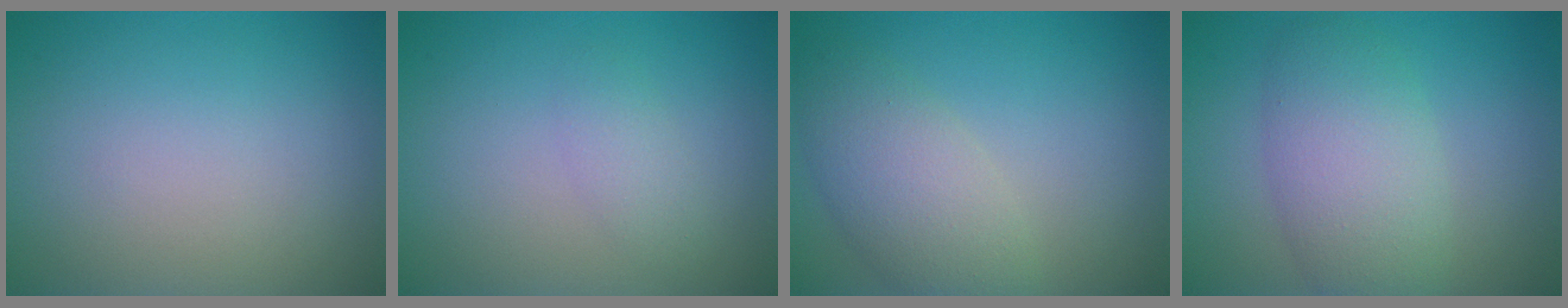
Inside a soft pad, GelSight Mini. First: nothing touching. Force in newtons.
{"total": 1.4, "press": 1.4, "slide": 0.0}
{"total": 4.6, "press": 4.6, "slide": 0.3}
{"total": 5.6, "press": 5.6, "slide": 0.2}